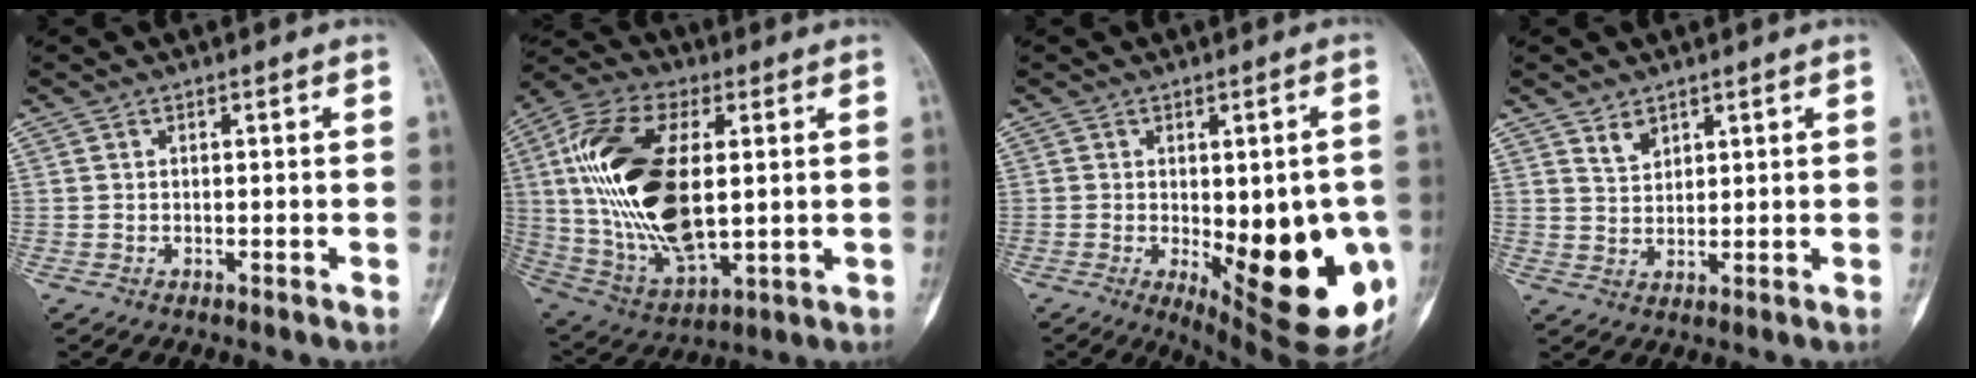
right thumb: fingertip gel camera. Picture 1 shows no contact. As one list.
[{"total": 24.7, "force": [2.8, 12.8, 20.9], "torque": [-0.411, -0.009, 0.055]}, {"total": 21.3, "force": [-4.9, 8.2, 19.0], "torque": [-0.177, -0.007, -0.036]}, {"total": 3.0, "force": [2.2, 1.8, 1.1], "torque": [-0.009, -0.020, 0.046]}]